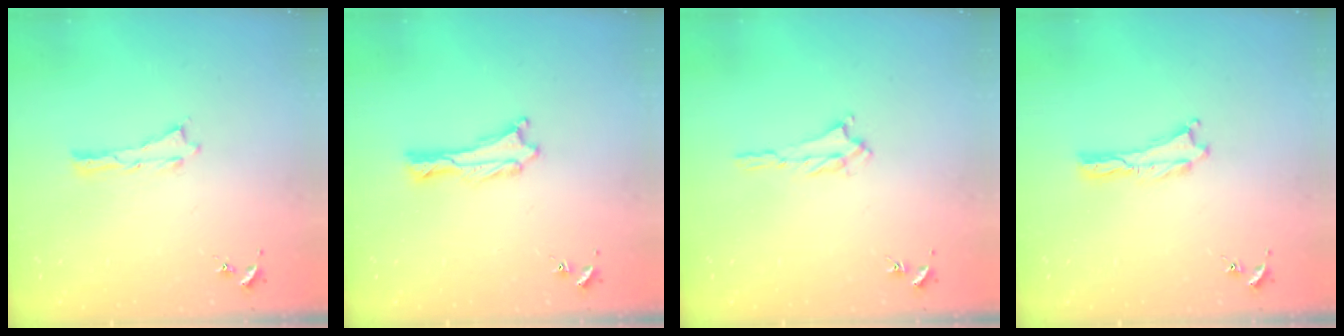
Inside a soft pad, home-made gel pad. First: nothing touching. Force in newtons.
{"total": 0.6, "press": 0.6, "slide": 0.2}
{"total": 1.2, "press": 1.1, "slide": 0.5}
{"total": 0.0}